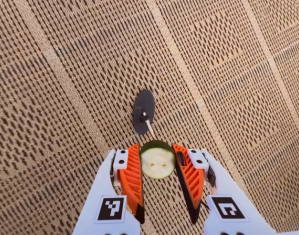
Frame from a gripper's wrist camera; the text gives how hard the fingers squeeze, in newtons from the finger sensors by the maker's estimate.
{"total": 8.9, "left": 8.7, "right": 9.0}